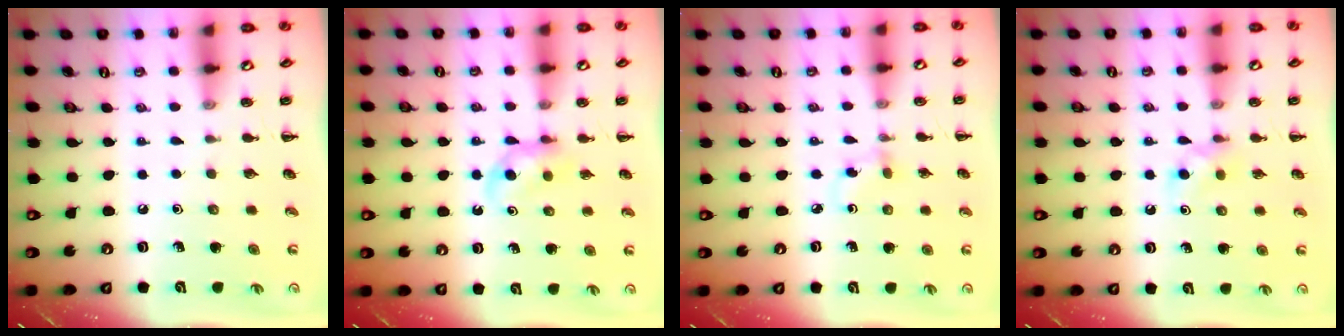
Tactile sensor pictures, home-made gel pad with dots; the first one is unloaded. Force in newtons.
{"total": 4.7, "press": 4.5, "slide": 1.4}
{"total": 3.2, "press": 2.9, "slide": 1.3}
{"total": 4.2, "press": 3.9, "slide": 1.7}